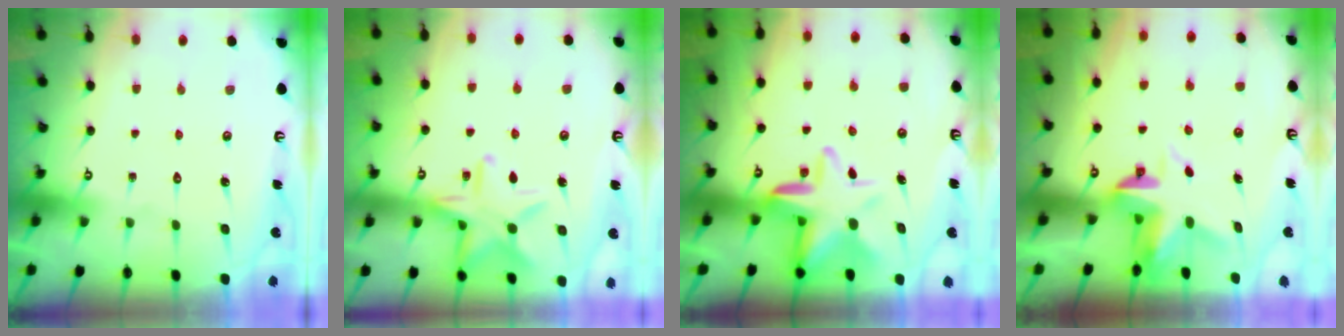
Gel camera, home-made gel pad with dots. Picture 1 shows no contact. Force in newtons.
{"total": 13.7, "press": 13.6, "slide": 1.0}
{"total": 10.0, "press": 9.7, "slide": 2.3}
{"total": 3.8, "press": 3.8, "slide": 0.4}